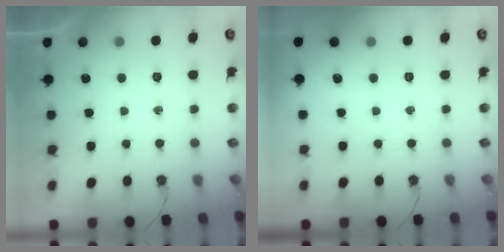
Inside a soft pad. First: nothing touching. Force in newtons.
{"total": 0.0}